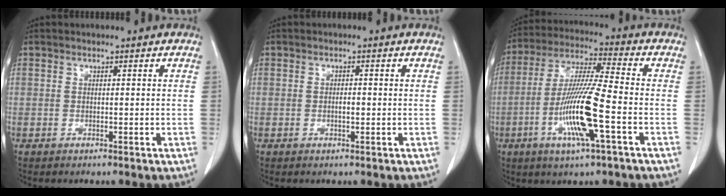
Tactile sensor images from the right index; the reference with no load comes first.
{"total": 1.2, "force": [-0.2, 0.4, 1.1], "torque": [-0.021, 0.001, -0.002]}
{"total": 13.6, "force": [-4.1, 0.4, 12.9], "torque": [-0.259, -0.011, -0.081]}